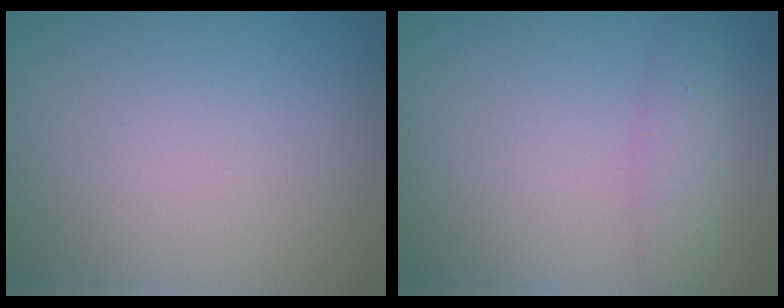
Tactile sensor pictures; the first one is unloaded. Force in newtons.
{"total": 2.8, "press": 2.8, "slide": 0.1}